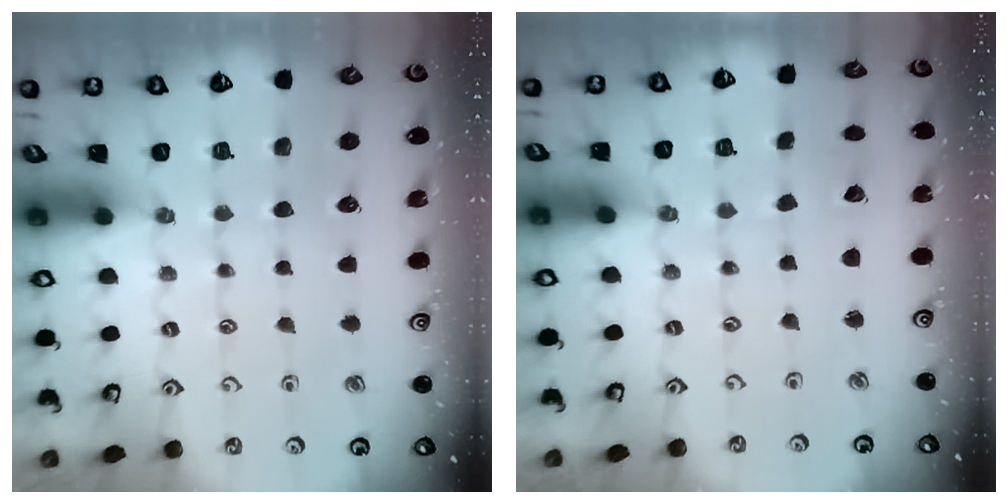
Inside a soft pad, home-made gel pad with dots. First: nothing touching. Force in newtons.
{"total": 1.2, "press": 1.2, "slide": 0.1}